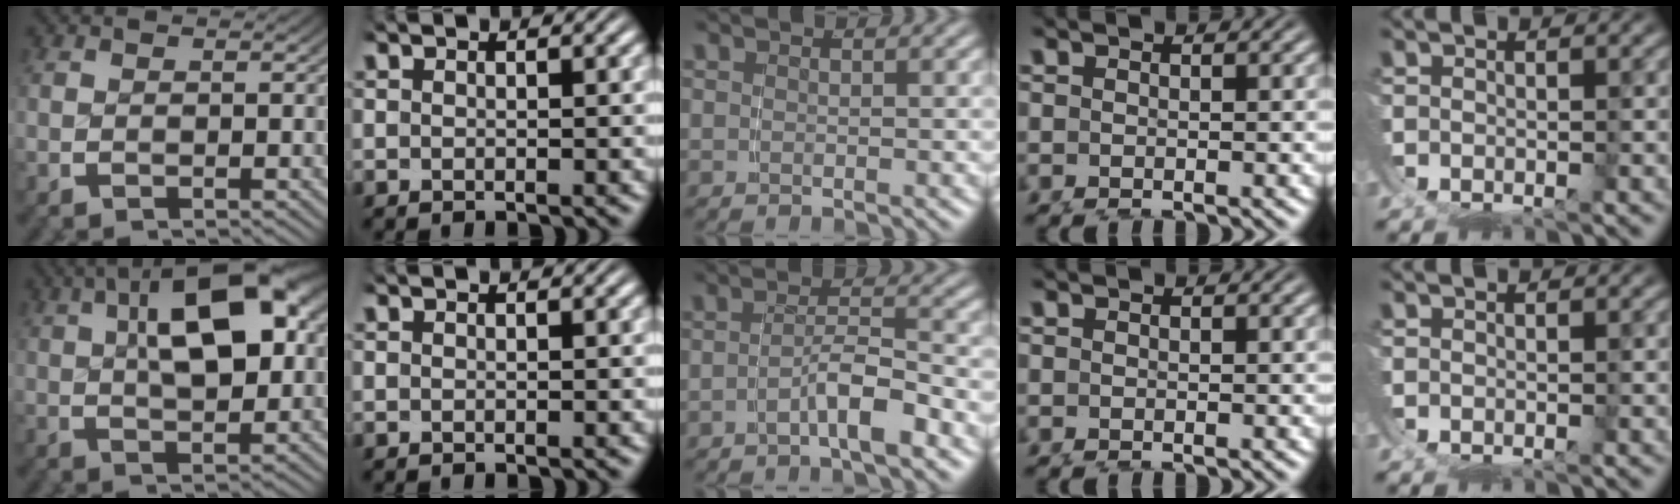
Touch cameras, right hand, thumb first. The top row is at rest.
{"thumb": {"total": 11.5, "force": [3.1, 5.4, 9.6], "torque": [-0.142, 0.015, 0.045]}, "middle": {"total": 3.3, "force": [-2.2, 0.2, 2.4], "torque": [-0.036, 0.001, -0.039]}}